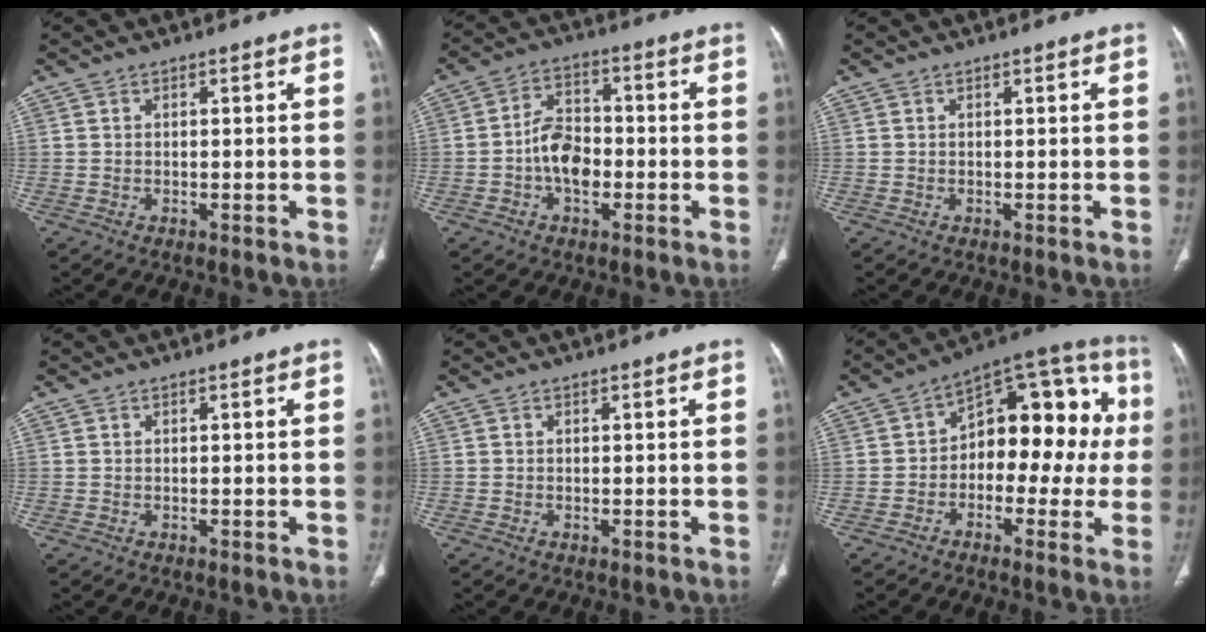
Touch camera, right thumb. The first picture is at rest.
{"total": 8.1, "force": [-2.0, 5.3, 5.8], "torque": [-0.084, 0.025, -0.045]}
{"total": 0.0}
{"total": 0.0}
{"total": 0.0}
{"total": 17.8, "force": [0.1, 10.6, 14.3], "torque": [-0.130, 0.056, -0.013]}